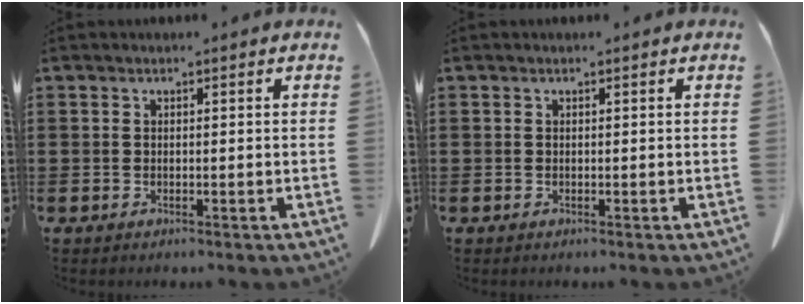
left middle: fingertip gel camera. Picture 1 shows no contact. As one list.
[{"total": 0.0}]